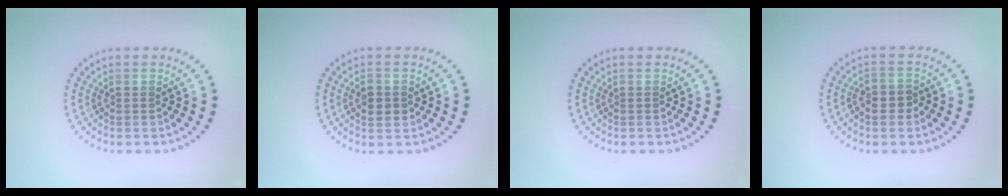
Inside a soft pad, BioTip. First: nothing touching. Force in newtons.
{"total": 2.4, "press": 2.3, "slide": 0.2}
{"total": 0.0}
{"total": 1.9, "press": 1.8, "slide": 0.4}